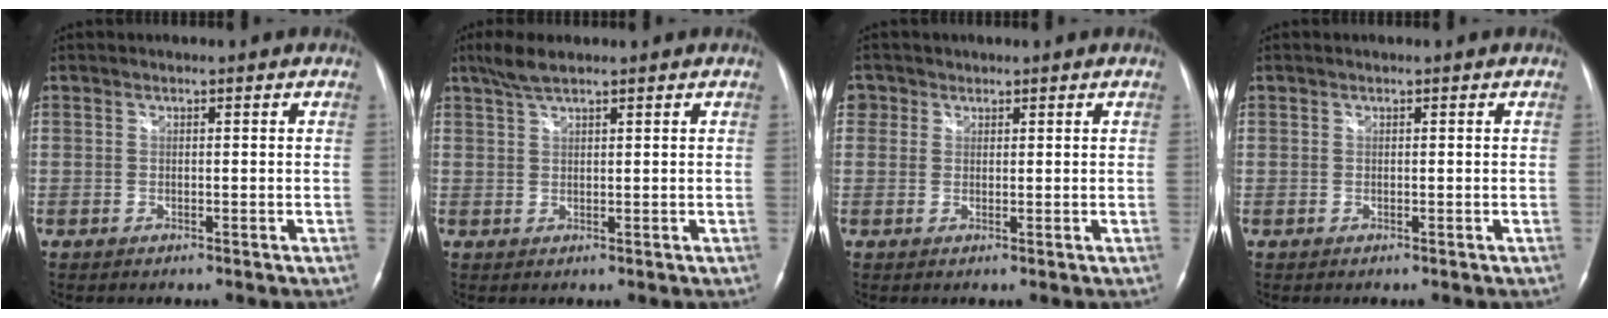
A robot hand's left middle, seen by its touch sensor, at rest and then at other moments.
{"total": 3.5, "force": [2.8, 0.5, 2.1], "torque": [-0.051, 0.009, 0.059]}
{"total": 2.5, "force": [1.2, 2.2, 0.1], "torque": [0.008, 0.005, 0.019]}
{"total": 0.0}